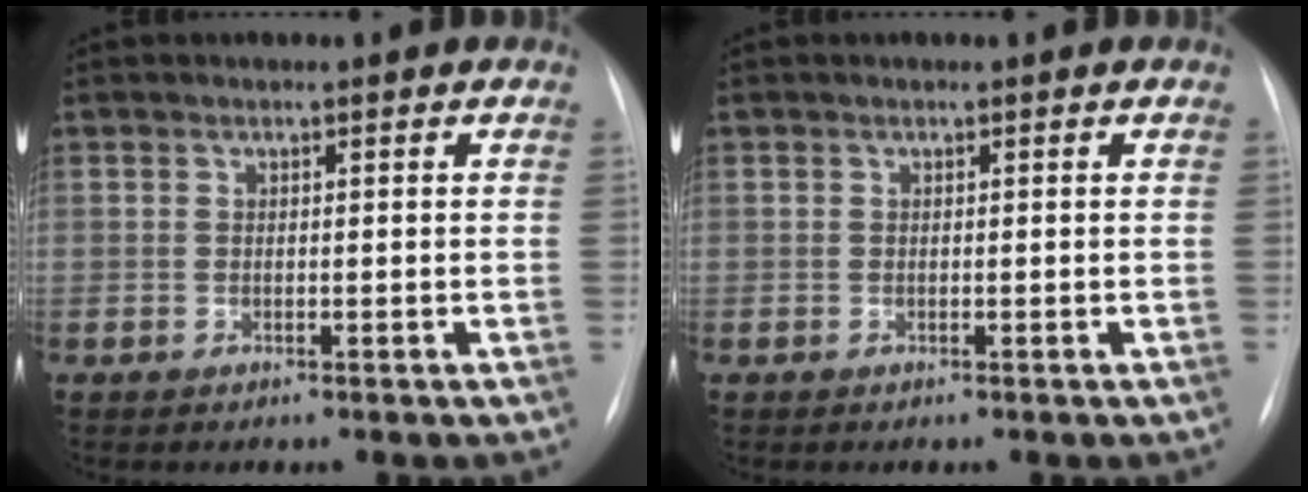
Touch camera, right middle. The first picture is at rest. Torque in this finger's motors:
{"motor_torque": [-0.04, -0.04, 0.00, 0.00]}